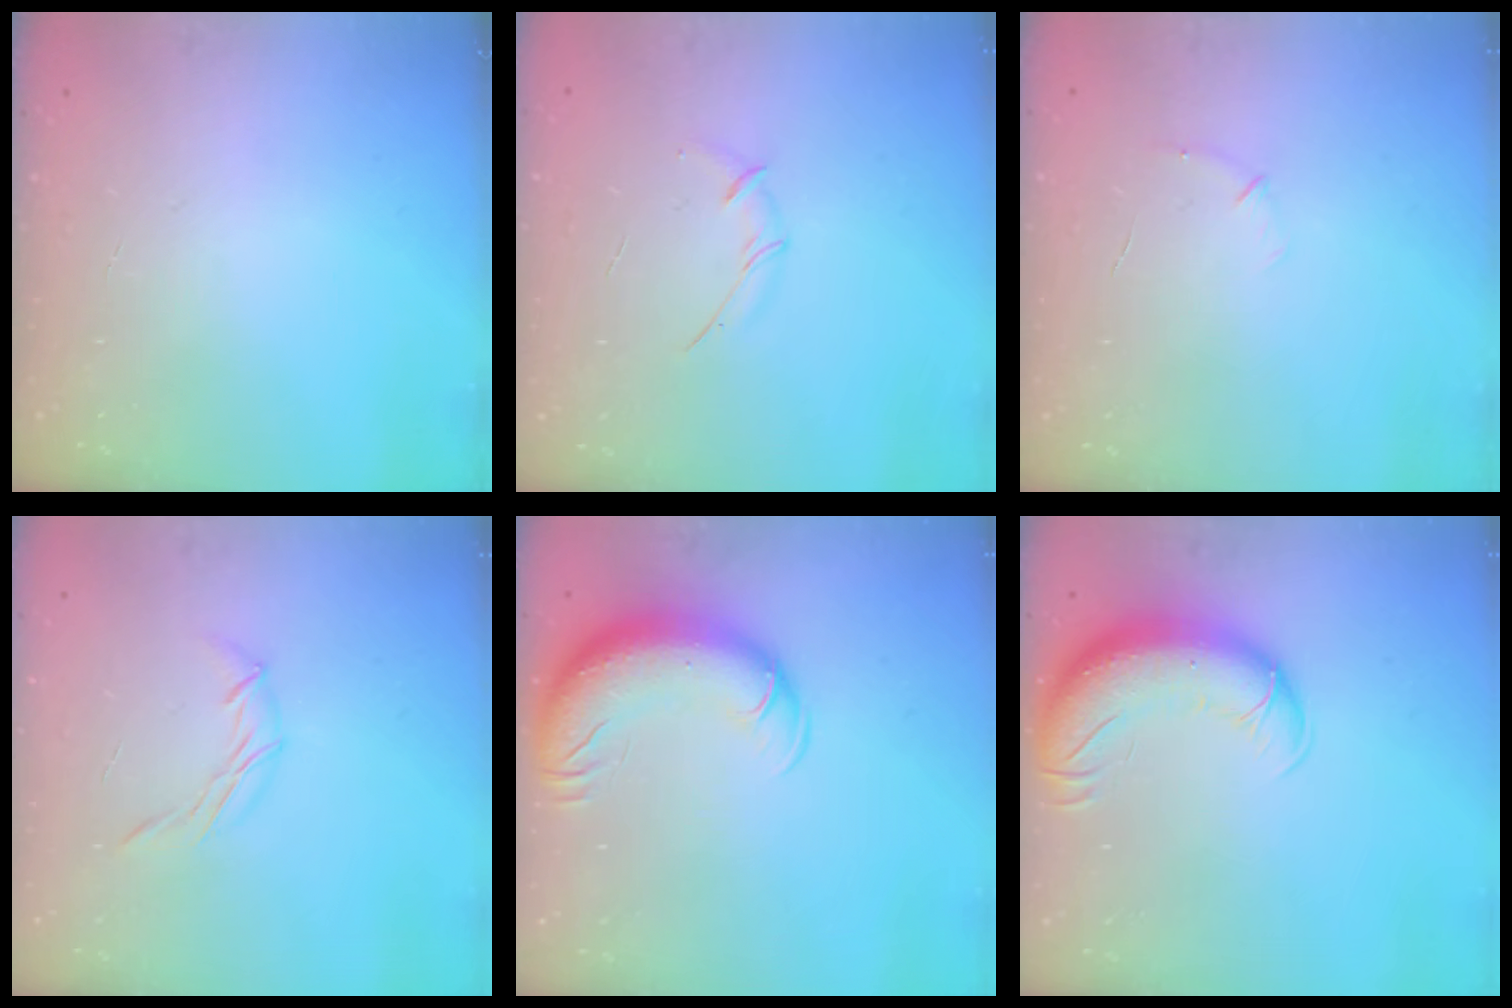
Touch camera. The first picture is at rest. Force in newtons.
{"total": 3.8, "press": 3.7, "slide": 0.9}
{"total": 3.3, "press": 3.2, "slide": 0.9}
{"total": 6.5, "press": 6.5, "slide": 0.4}
{"total": 13.4, "press": 13.0, "slide": 3.1}
{"total": 13.6, "press": 13.1, "slide": 3.4}